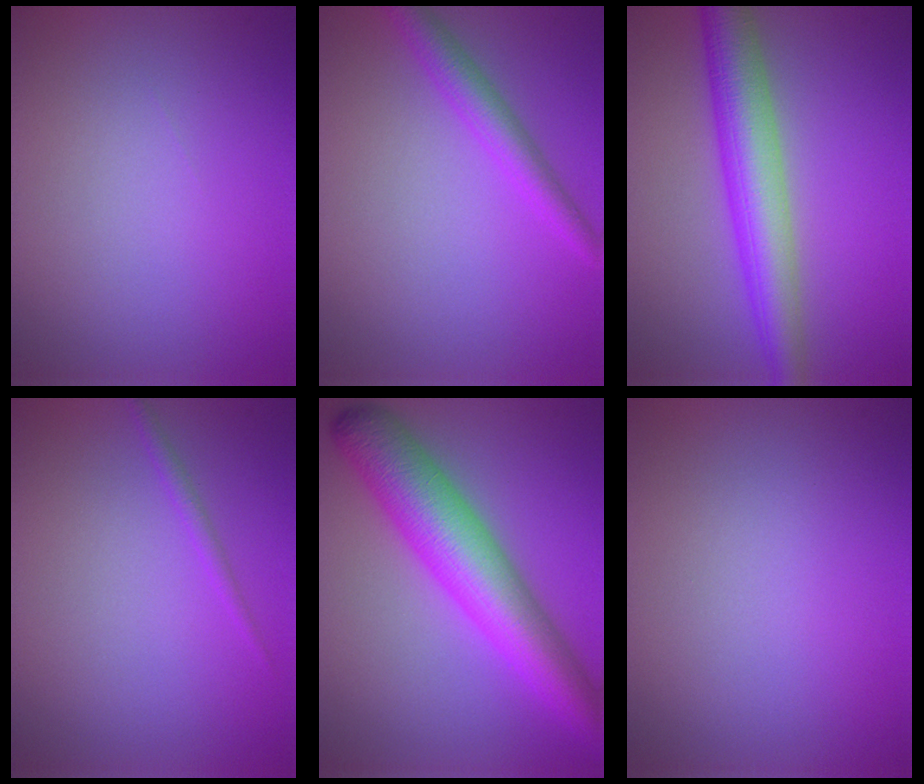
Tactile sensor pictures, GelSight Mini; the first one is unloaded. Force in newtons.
{"total": 2.9, "press": 2.9, "slide": 0.1}
{"total": 6.3, "press": 6.3, "slide": 0.0}
{"total": 0.9, "press": 0.9, "slide": 0.1}
{"total": 8.9, "press": 8.9, "slide": 0.2}
{"total": 0.0}